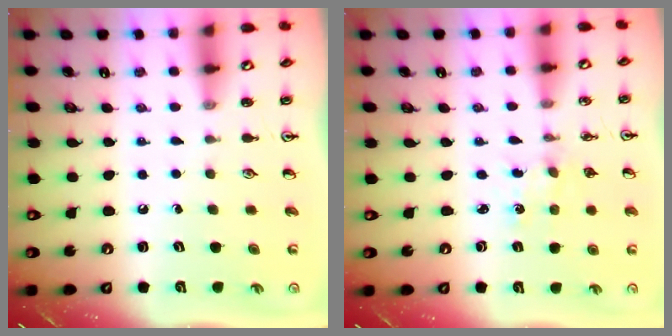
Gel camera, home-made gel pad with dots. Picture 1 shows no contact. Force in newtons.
{"total": 0.0}